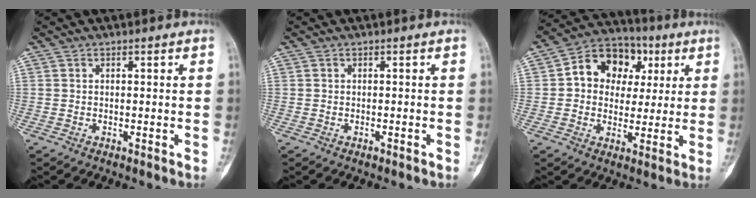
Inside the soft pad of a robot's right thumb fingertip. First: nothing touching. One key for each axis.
{"total": 0.5, "fx": -0.4, "fy": 0.2, "fz": 0.3, "tx": -0.006, "ty": 0.000, "tz": -0.006}
{"total": 13.1, "fx": 3.1, "fy": 10.6, "fz": 7.1, "tx": -0.067, "ty": 0.012, "tz": 0.041}